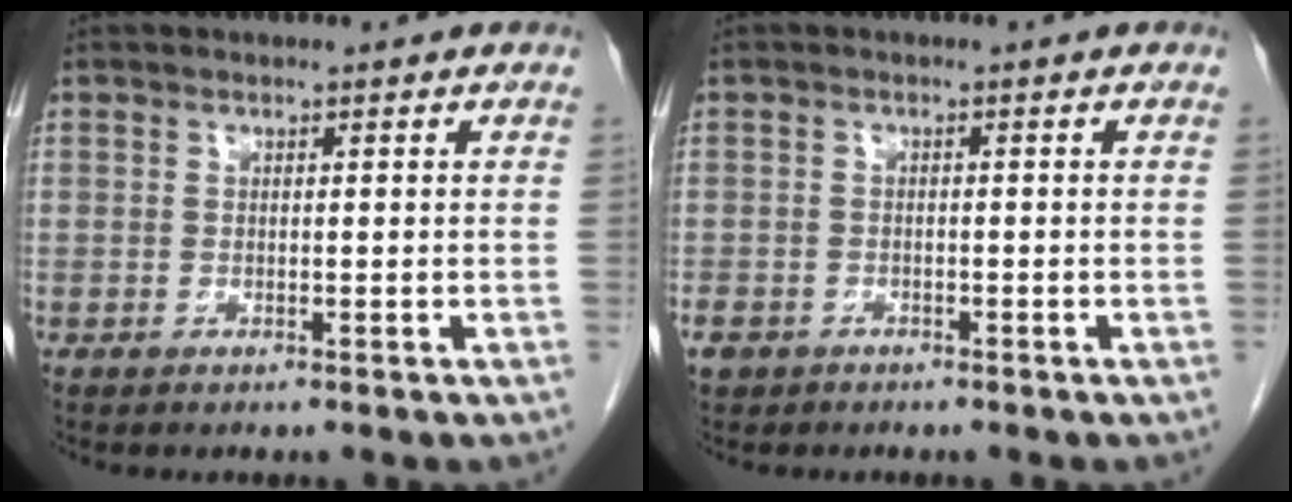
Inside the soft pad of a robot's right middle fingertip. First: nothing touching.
{"total": 3.3, "force": [-2.4, 2.2, 0.7], "torque": [-0.013, 0.002, -0.040]}